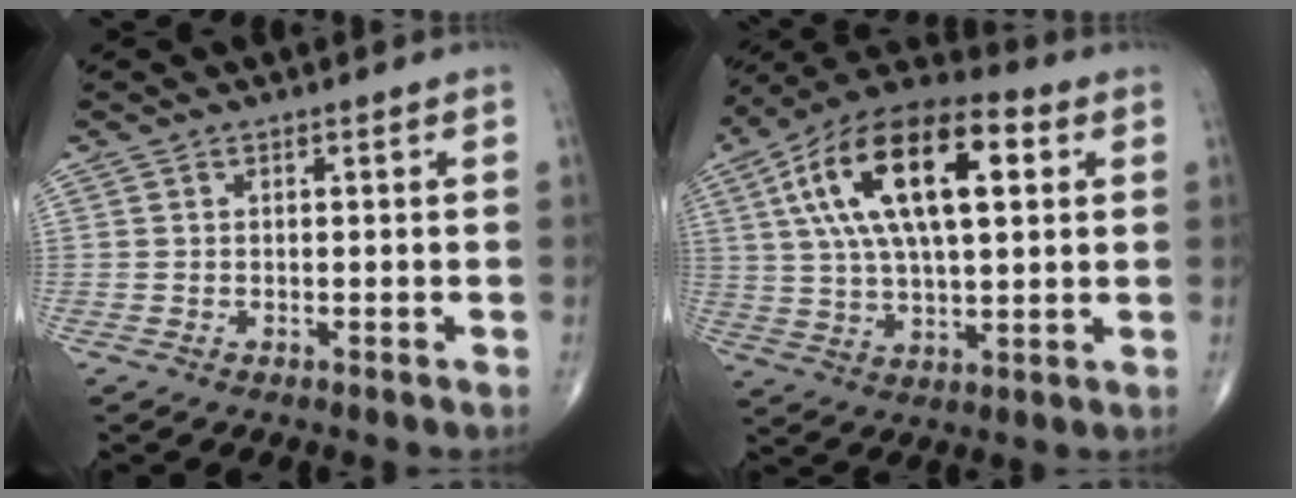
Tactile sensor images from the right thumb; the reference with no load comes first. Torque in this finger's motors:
{"motor_torque": [0.08, 3.87, 2.10, 0.67, 0.74]}